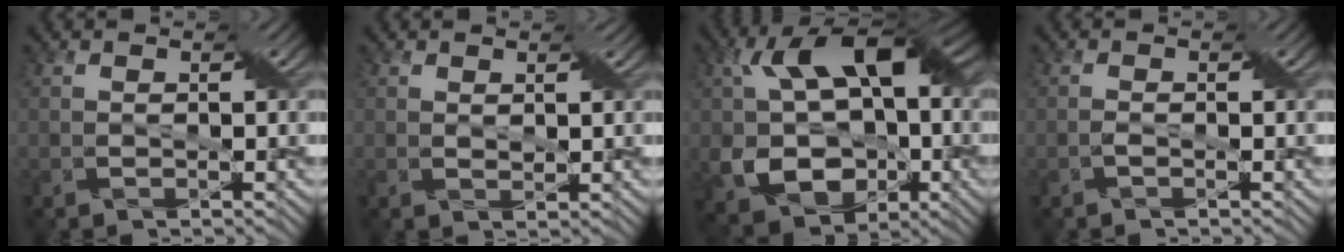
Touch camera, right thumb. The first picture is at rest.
{"total": 1.1, "force": [0.8, 0.6, 0.5], "torque": [-0.015, -0.002, 0.018]}
{"total": 15.2, "force": [0.1, 10.3, 11.2], "torque": [-0.197, -0.006, 0.000]}
{"total": 0.7, "force": [-0.4, 0.2, 0.6], "torque": [-0.015, 0.003, -0.007]}